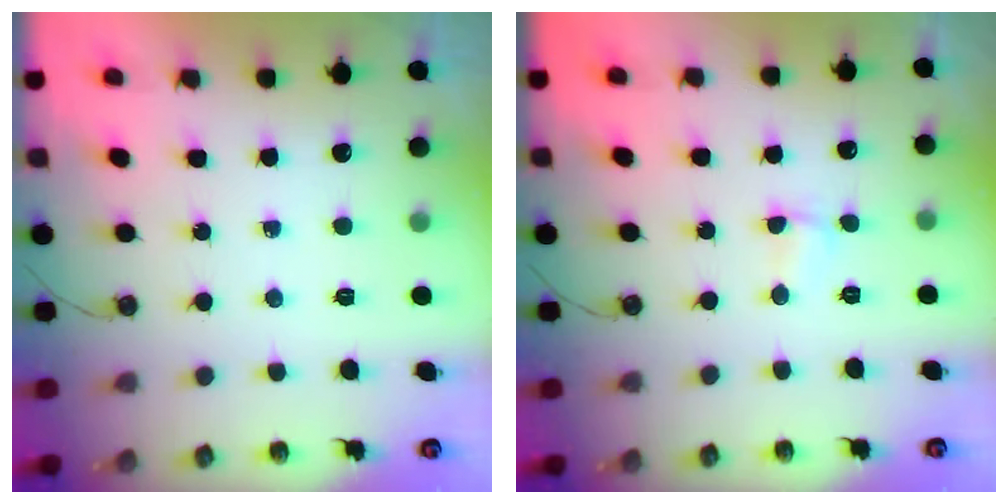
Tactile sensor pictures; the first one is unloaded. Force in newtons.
{"total": 2.2, "press": 2.2, "slide": 0.5}